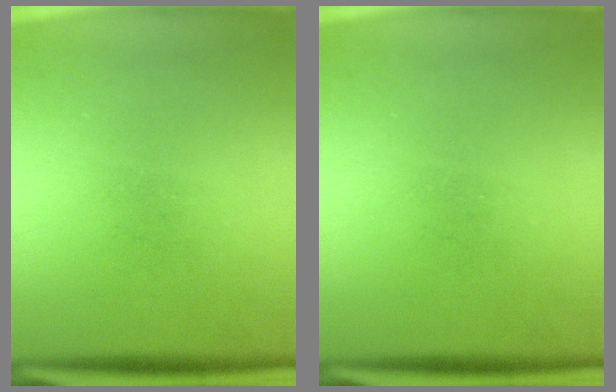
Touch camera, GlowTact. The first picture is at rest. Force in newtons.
{"total": 0.0}